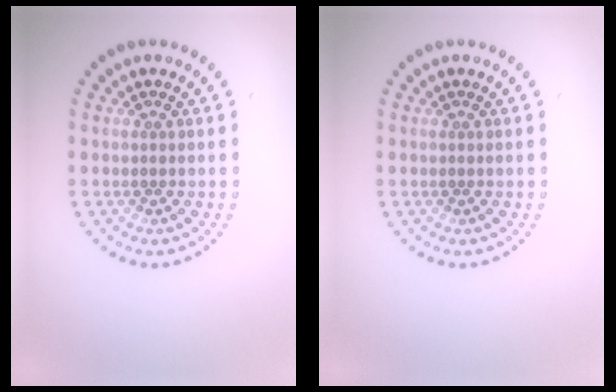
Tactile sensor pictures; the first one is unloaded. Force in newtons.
{"total": 0.0}